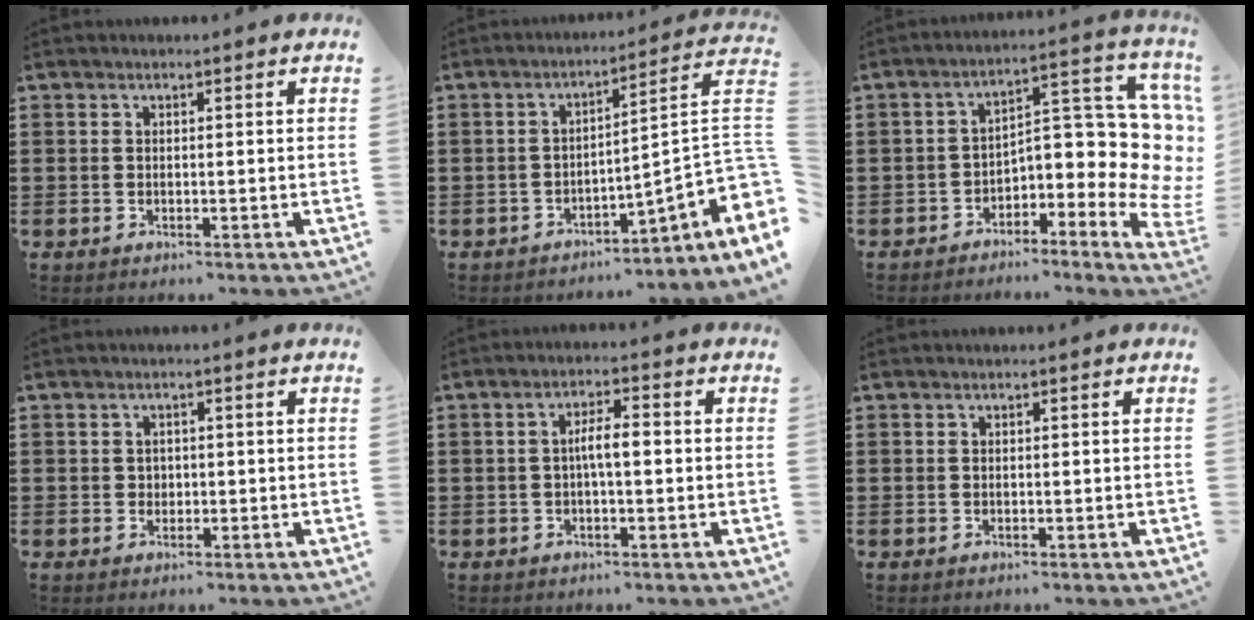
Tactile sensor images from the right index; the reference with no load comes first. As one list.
[{"total": 5.2, "force": [-1.2, 1.0, 4.9], "torque": [-0.076, -0.042, -0.032]}, {"total": 7.4, "force": [-0.3, 3.7, 6.3], "torque": [-0.078, -0.035, -0.015]}, {"total": 1.0, "force": [0.2, 0.9, 0.3], "torque": [-0.009, 0.005, 0.004]}, {"total": 3.7, "force": [-0.3, 0.9, 3.6], "torque": [-0.065, 0.005, -0.007]}, {"total": 0.0}]